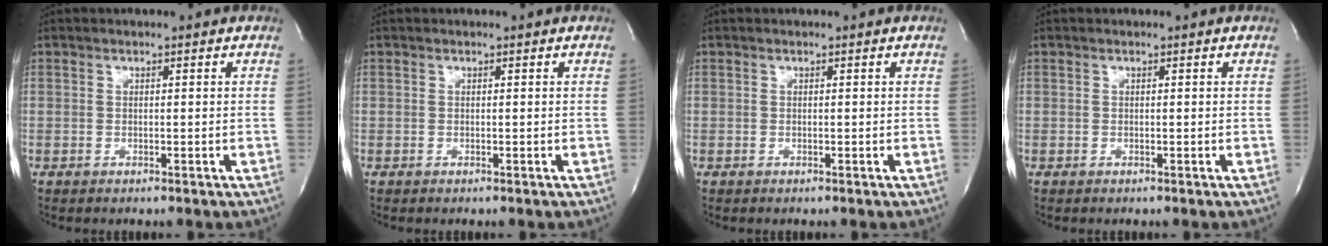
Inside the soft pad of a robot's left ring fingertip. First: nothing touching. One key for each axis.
{"total": 0.0}
{"total": 0.0}
{"total": 0.0}